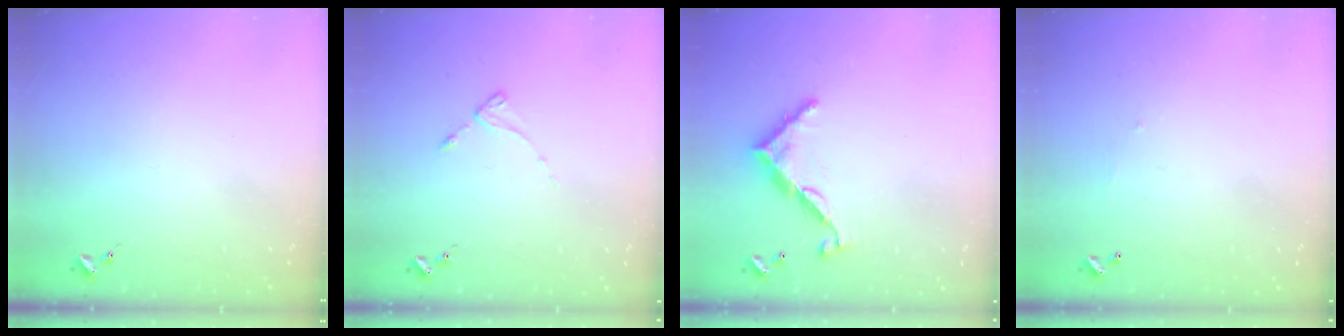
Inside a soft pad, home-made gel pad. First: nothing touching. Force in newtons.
{"total": 2.8, "press": 2.8, "slide": 0.3}
{"total": 9.7, "press": 9.7, "slide": 0.4}
{"total": 3.7, "press": 3.7, "slide": 0.2}